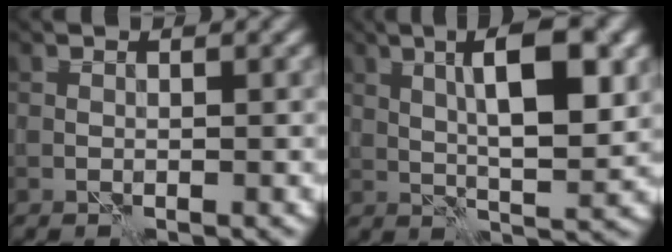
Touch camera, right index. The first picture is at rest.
{"total": 7.9, "force": [2.1, 2.2, 7.3], "torque": [-0.116, 0.003, 0.034]}